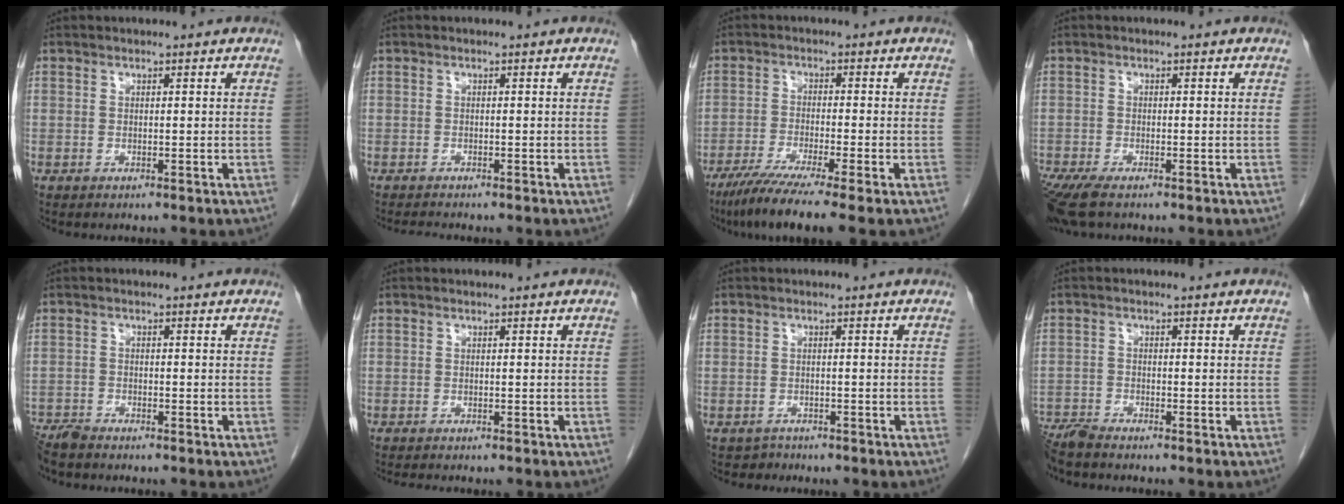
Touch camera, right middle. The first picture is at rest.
{"total": 1.7, "force": [-1.6, 0.0, 0.5], "torque": [-0.010, -0.005, -0.025]}
{"total": 9.1, "force": [-6.6, -0.9, 6.2], "torque": [-0.101, -0.028, -0.109]}
{"total": 5.8, "force": [-4.4, 1.1, 3.6], "torque": [-0.071, -0.017, -0.079]}
{"total": 3.8, "force": [-3.6, 0.3, 1.1], "torque": [-0.015, -0.013, -0.068]}
{"total": 2.3, "force": [-2.1, 0.4, 1.0], "torque": [-0.017, -0.005, -0.027]}
{"total": 1.5, "force": [-1.2, 0.7, -0.6], "torque": [0.006, 0.001, -0.020]}
{"total": 3.9, "force": [-3.7, -0.1, 1.1], "torque": [-0.018, -0.016, -0.072]}